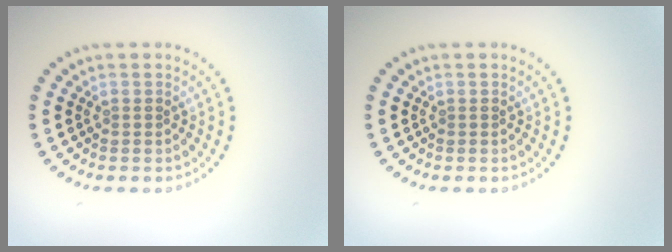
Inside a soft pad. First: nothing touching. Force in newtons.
{"total": 0.0}